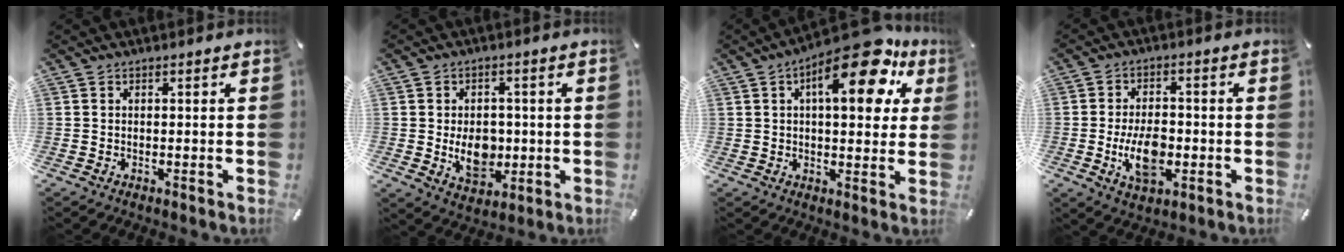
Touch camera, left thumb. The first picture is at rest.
{"total": 8.5, "force": [-0.9, 6.4, 5.5], "torque": [-0.087, -0.006, -0.015]}
{"total": 17.4, "force": [8.9, 6.9, 13.2], "torque": [-0.182, -0.046, 0.138]}
{"total": 9.4, "force": [-2.2, 5.3, 7.5], "torque": [-0.148, 0.002, -0.037]}